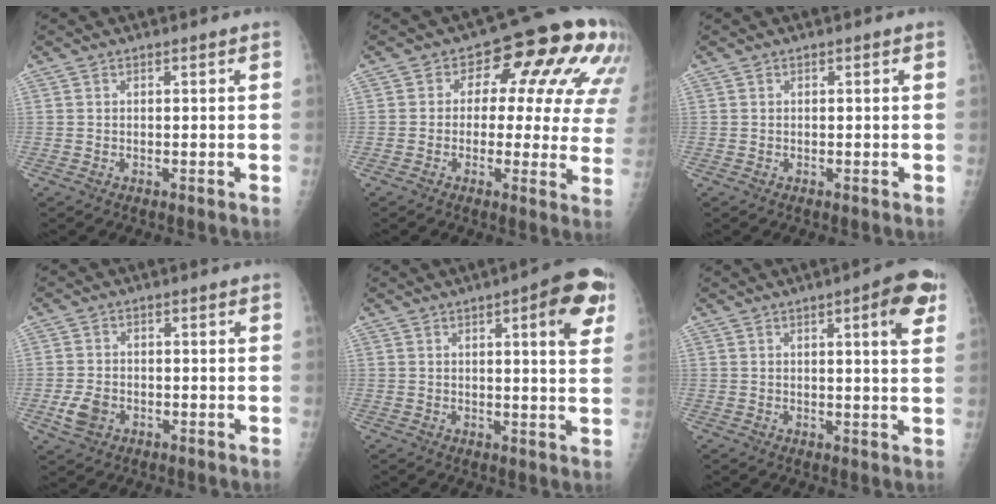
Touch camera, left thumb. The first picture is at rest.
{"total": 16.8, "force": [5.1, 9.4, 13.0], "torque": [-0.102, 0.010, 0.046]}
{"total": 0.0}
{"total": 4.3, "force": [-1.7, 3.1, 2.4], "torque": [-0.045, 0.005, -0.027]}
{"total": 10.2, "force": [4.2, 2.5, 8.9], "torque": [-0.092, -0.008, 0.043]}
{"total": 7.8, "force": [3.2, 1.5, 6.9], "torque": [-0.079, -0.006, 0.035]}